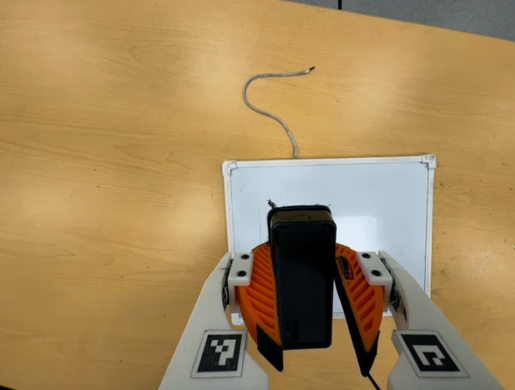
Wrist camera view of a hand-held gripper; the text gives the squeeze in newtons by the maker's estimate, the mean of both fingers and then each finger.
{"total": 8.6, "left": 8.5, "right": 8.7}